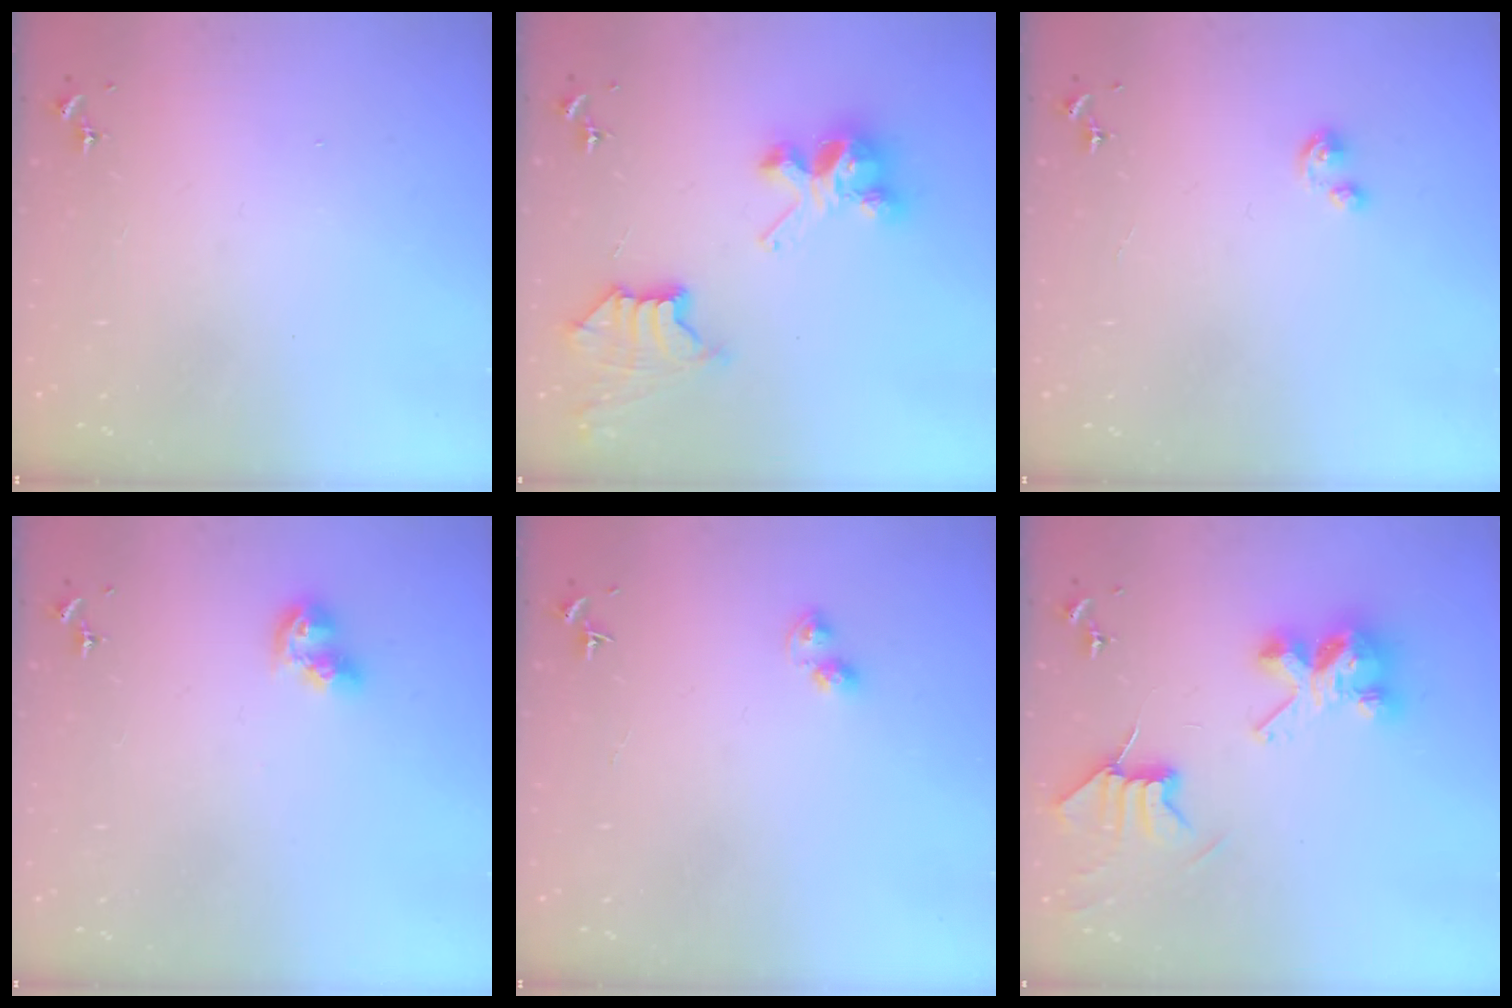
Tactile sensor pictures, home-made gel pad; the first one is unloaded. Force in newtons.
{"total": 10.0, "press": 9.9, "slide": 0.6}
{"total": 3.2, "press": 3.2, "slide": 0.4}
{"total": 8.7, "press": 8.6, "slide": 0.9}
{"total": 3.5, "press": 3.4, "slide": 0.4}
{"total": 9.7, "press": 9.7, "slide": 0.5}